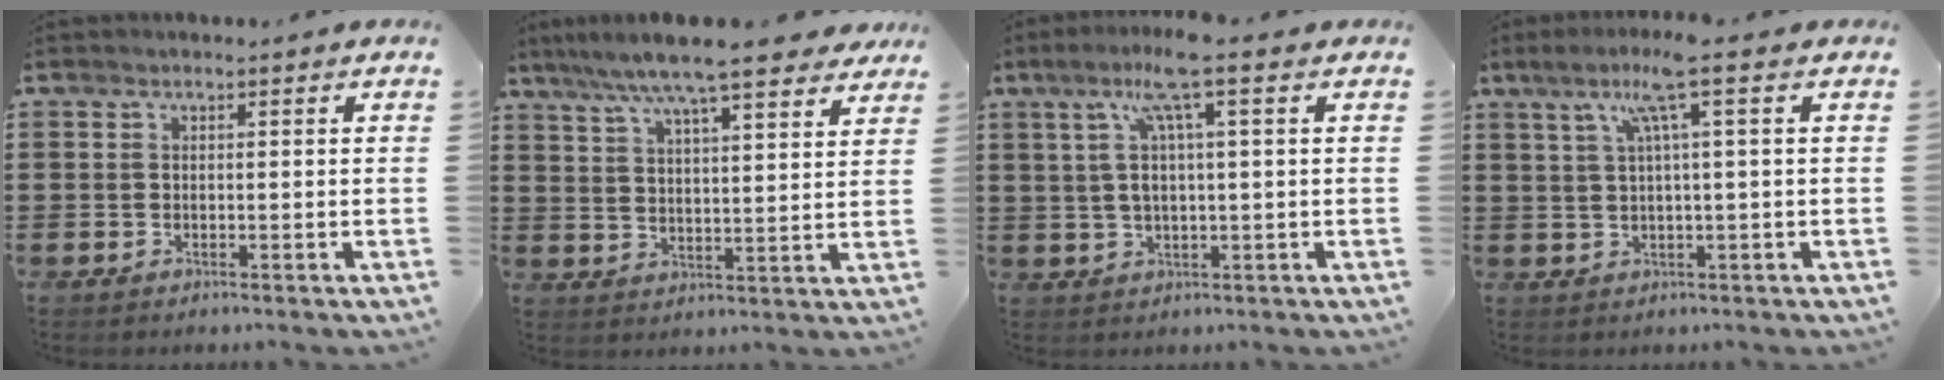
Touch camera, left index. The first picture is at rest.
{"total": 8.7, "force": [7.4, 0.5, 4.6], "torque": [-0.114, -0.025, 0.129]}
{"total": 7.8, "force": [3.1, 0.5, 7.1], "torque": [-0.157, -0.002, 0.048]}
{"total": 6.8, "force": [2.8, -0.2, 6.3], "torque": [-0.128, 0.006, 0.043]}